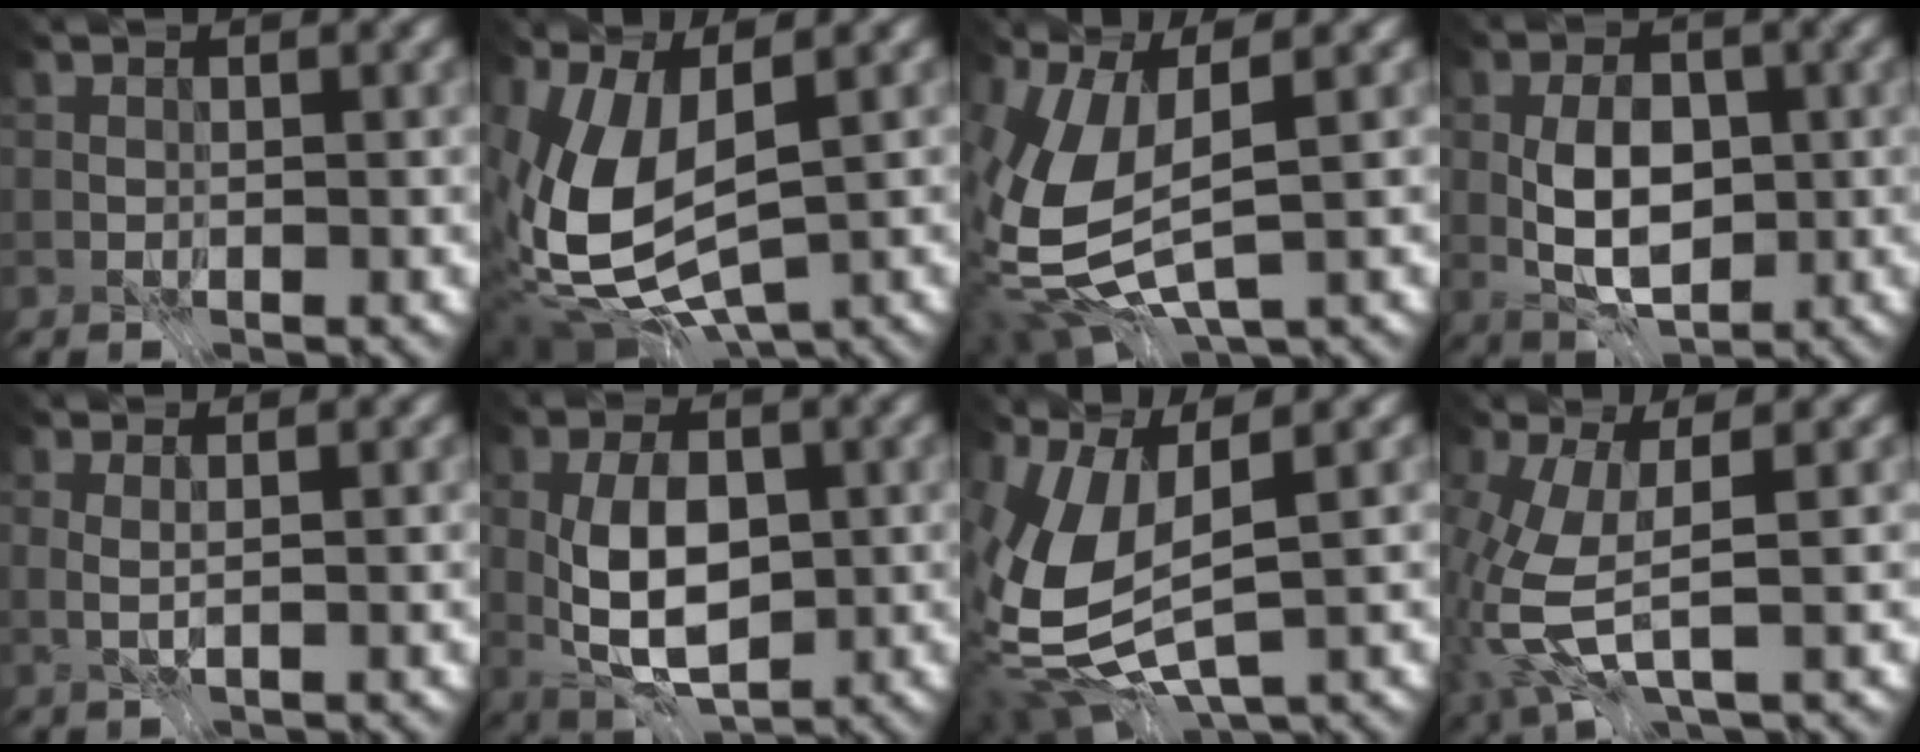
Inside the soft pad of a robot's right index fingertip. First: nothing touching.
{"total": 9.6, "force": [0.1, 4.8, 8.3], "torque": [-0.201, -0.029, 0.008]}
{"total": 10.6, "force": [-1.5, 4.9, 9.3], "torque": [-0.218, -0.019, -0.020]}
{"total": 5.7, "force": [-1.0, 3.2, 4.6], "torque": [-0.082, -0.003, -0.024]}
{"total": 0.9, "force": [0.1, -0.5, 0.7], "torque": [-0.018, -0.005, 0.002]}
{"total": 6.8, "force": [-0.5, 3.6, 5.7], "torque": [-0.110, -0.002, -0.014]}
{"total": 9.7, "force": [-0.4, 4.2, 8.7], "torque": [-0.204, -0.017, -0.002]}
{"total": 7.0, "force": [-1.4, 2.6, 6.4], "torque": [-0.171, -0.012, -0.027]}